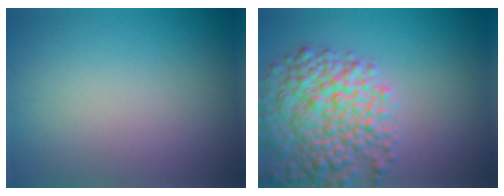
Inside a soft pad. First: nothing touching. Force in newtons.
{"total": 7.7, "press": 7.7, "slide": 0.4}